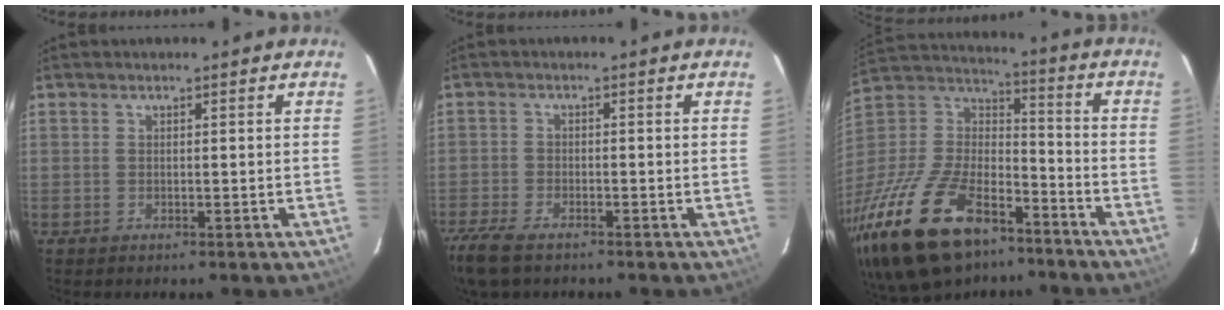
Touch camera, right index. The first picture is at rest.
{"total": 8.5, "force": [-6.5, 3.1, 4.6], "torque": [-0.130, -0.030, -0.127]}
{"total": 32.7, "force": [-20.9, 15.9, 19.5], "torque": [-0.419, -0.020, -0.339]}